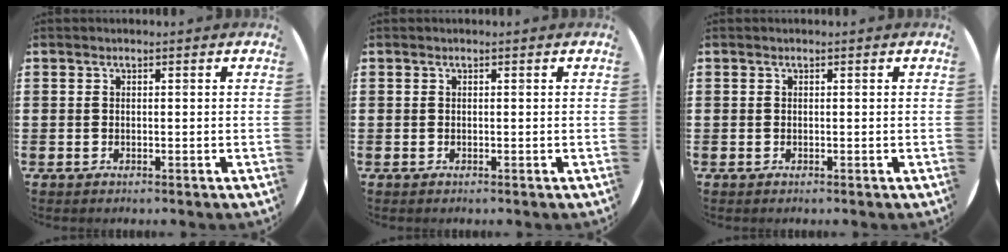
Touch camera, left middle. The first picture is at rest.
{"total": 0.0}
{"total": 0.0}